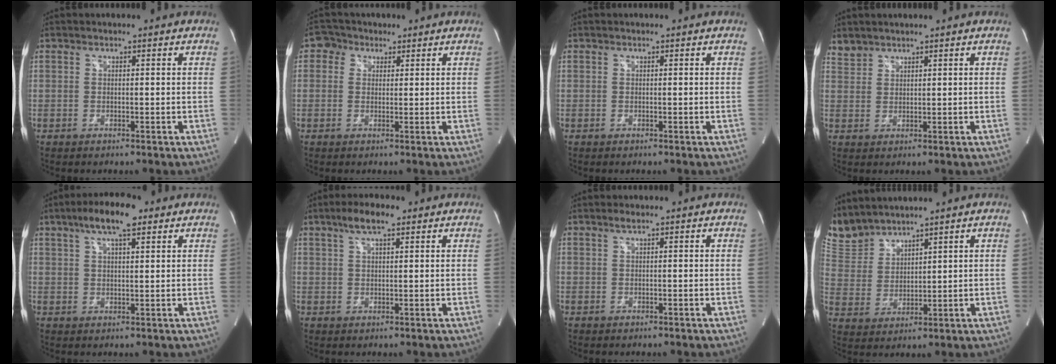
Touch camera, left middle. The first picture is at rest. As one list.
[{"total": 3.2, "force": [1.5, 2.8, 0.8], "torque": [-0.018, 0.014, 0.023]}, {"total": 0.0}, {"total": 2.3, "force": [2.1, 0.8, -0.2], "torque": [0.004, 0.010, 0.043]}, {"total": 7.9, "force": [4.8, 1.9, 5.9], "torque": [-0.114, 0.018, 0.080]}, {"total": 5.1, "force": [3.2, 1.4, 3.7], "torque": [-0.077, 0.013, 0.058]}, {"total": 0.8, "force": [0.6, 0.1, 0.6], "torque": [-0.015, 0.004, 0.011]}, {"total": 7.1, "force": [6.9, 1.3, 0.2], "torque": [-0.022, 0.010, 0.159]}]